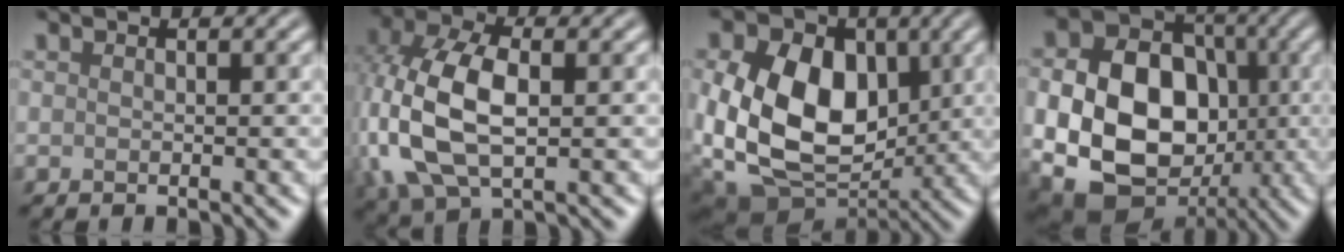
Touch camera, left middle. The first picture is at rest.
{"total": 9.6, "force": [-0.4, 5.7, 7.7], "torque": [-0.189, 0.001, -0.011]}
{"total": 15.6, "force": [0.7, 11.4, 10.7], "torque": [-0.191, -0.006, 0.013]}
{"total": 14.5, "force": [-1.6, 11.1, 9.2], "torque": [-0.155, -0.015, -0.024]}